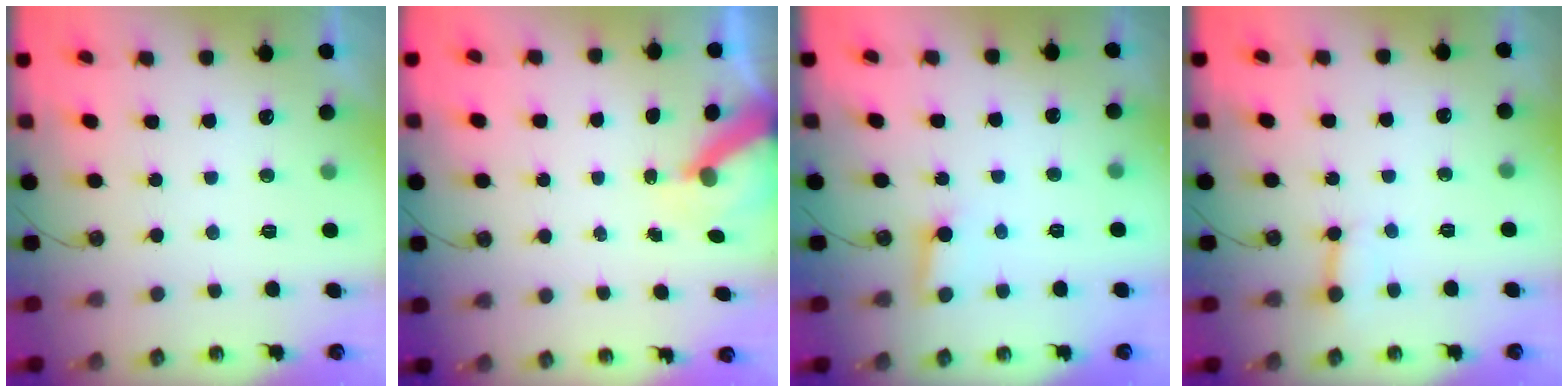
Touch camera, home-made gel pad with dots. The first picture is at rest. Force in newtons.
{"total": 7.0, "press": 7.0, "slide": 0.8}
{"total": 3.3, "press": 3.3, "slide": 0.2}
{"total": 3.1, "press": 3.0, "slide": 0.4}